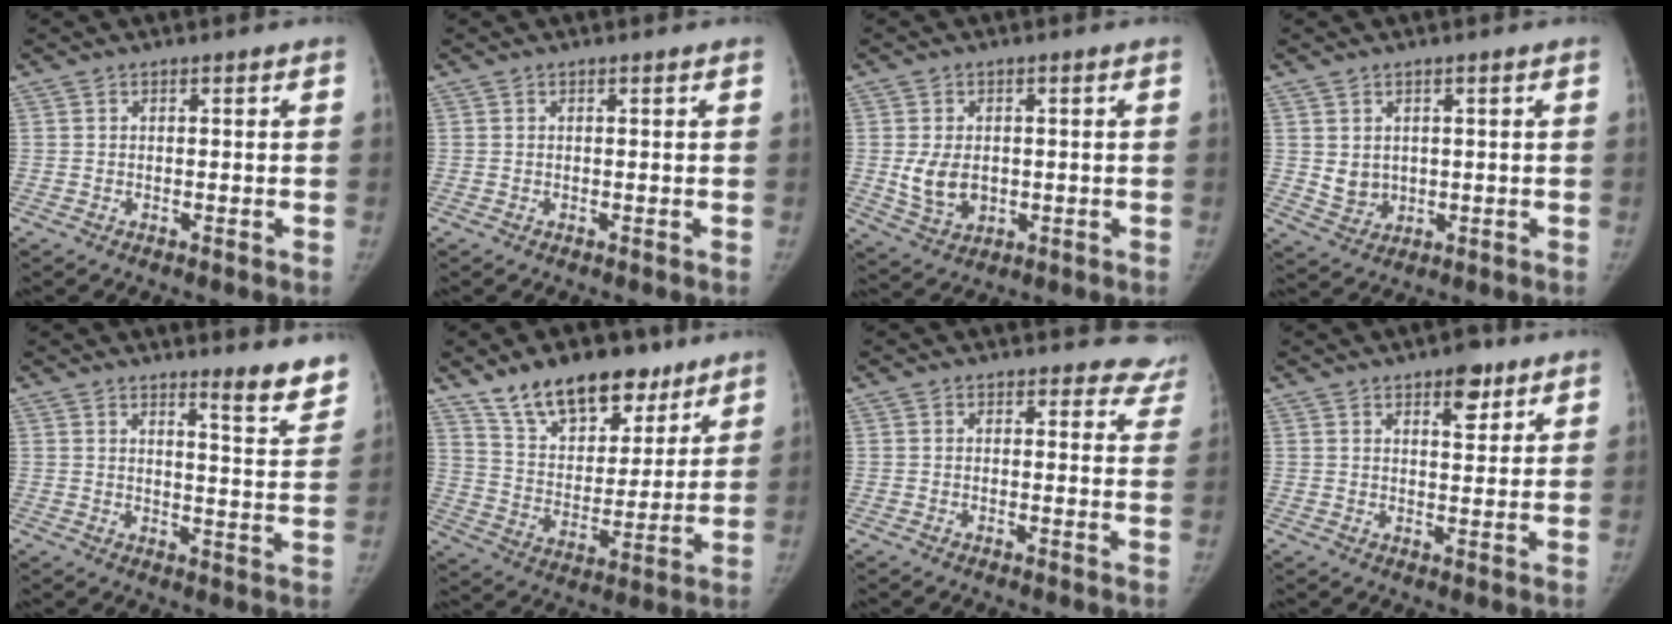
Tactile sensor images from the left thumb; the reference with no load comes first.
{"total": 0.0}
{"total": 7.0, "force": [-0.3, 5.1, 4.8], "torque": [-0.072, -0.006, 0.007]}
{"total": 4.1, "force": [0.7, 3.5, 1.9], "torque": [-0.020, -0.011, 0.026]}
{"total": 7.9, "force": [6.7, 1.1, 4.1], "torque": [-0.033, -0.058, 0.080]}
{"total": 18.0, "force": [12.6, 9.6, 8.7], "torque": [-0.088, -0.059, 0.214]}
{"total": 7.1, "force": [6.3, 3.2, -0.6], "torque": [0.069, -0.029, 0.029]}
{"total": 5.7, "force": [3.5, 2.6, 3.7], "torque": [-0.030, -0.019, 0.046]}